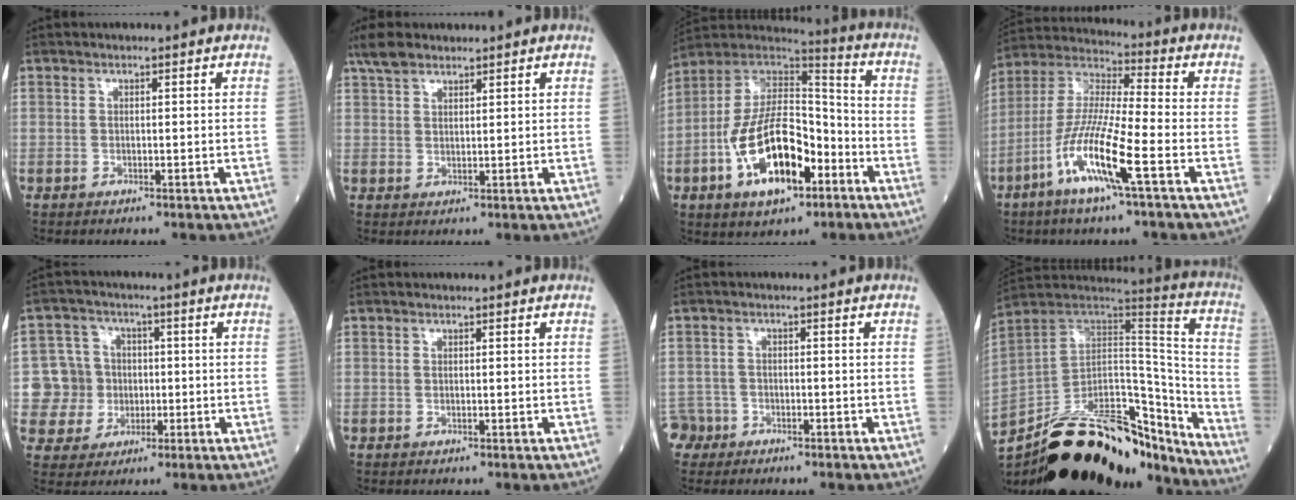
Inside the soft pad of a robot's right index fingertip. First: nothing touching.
{"total": 4.1, "force": [3.4, 1.5, 1.8], "torque": [-0.045, 0.013, 0.070]}
{"total": 17.9, "force": [-6.7, 7.8, 14.6], "torque": [-0.276, 0.013, -0.114]}
{"total": 13.3, "force": [-5.6, 0.5, 12.0], "torque": [-0.253, -0.010, -0.117]}
{"total": 7.9, "force": [-0.5, 7.8, 1.1], "torque": [-0.024, 0.019, -0.002]}
{"total": 0.0}
{"total": 3.6, "force": [-2.3, 2.7, -0.5], "torque": [0.014, 0.009, -0.046]}
{"total": 31.1, "force": [-24.3, 9.5, 16.9], "torque": [-0.294, -0.015, -0.378]}